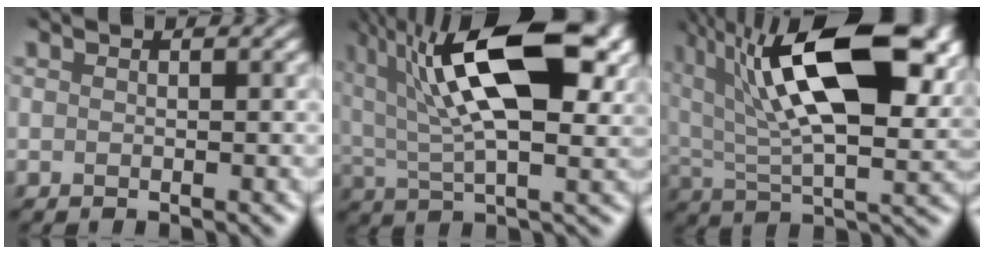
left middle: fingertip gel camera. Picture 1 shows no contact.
{"total": 12.2, "force": [4.8, 5.1, 9.9], "torque": [-0.184, 0.013, 0.075]}
{"total": 13.9, "force": [5.9, 6.3, 10.9], "torque": [-0.206, 0.004, 0.104]}